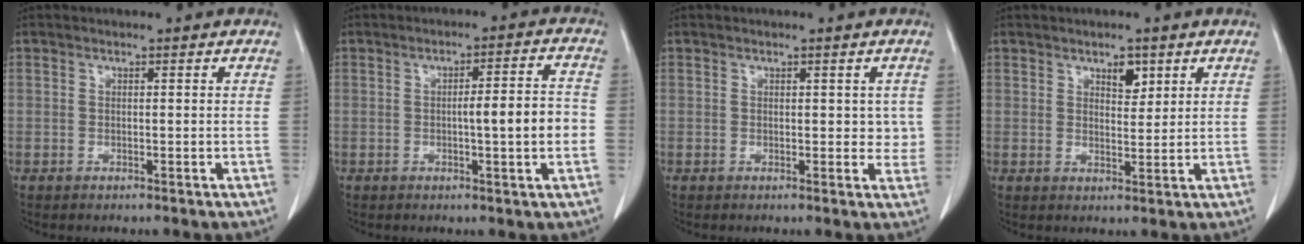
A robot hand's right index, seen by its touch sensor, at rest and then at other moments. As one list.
[{"total": 7.1, "force": [-1.0, 0.4, 7.0], "torque": [-0.100, 0.011, -0.012]}, {"total": 2.8, "force": [0.5, 1.8, 2.1], "torque": [-0.012, 0.001, 0.004]}, {"total": 3.0, "force": [1.8, 1.4, 2.0], "torque": [-0.028, -0.005, 0.032]}]